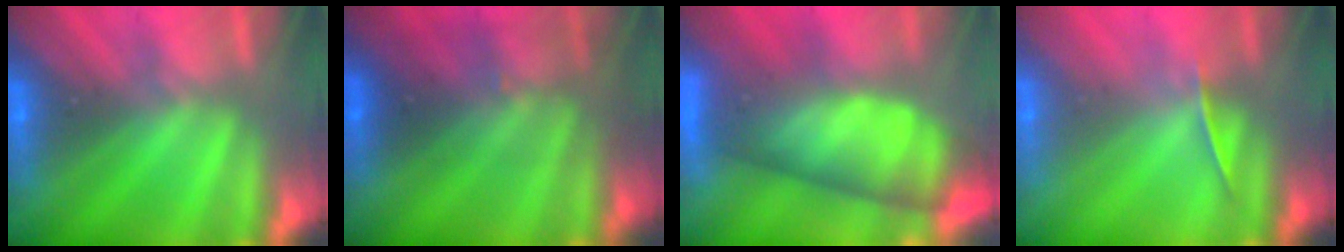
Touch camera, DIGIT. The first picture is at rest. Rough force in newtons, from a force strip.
{"total": 2.8}
{"total": 7.4}
{"total": 1.3}